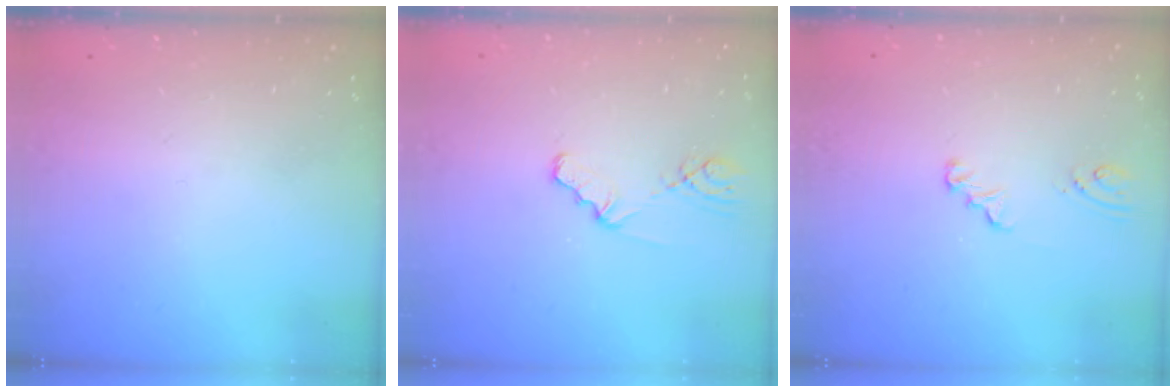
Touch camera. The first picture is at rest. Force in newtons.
{"total": 2.1, "press": 2.1, "slide": 0.2}
{"total": 2.3, "press": 2.3, "slide": 0.2}